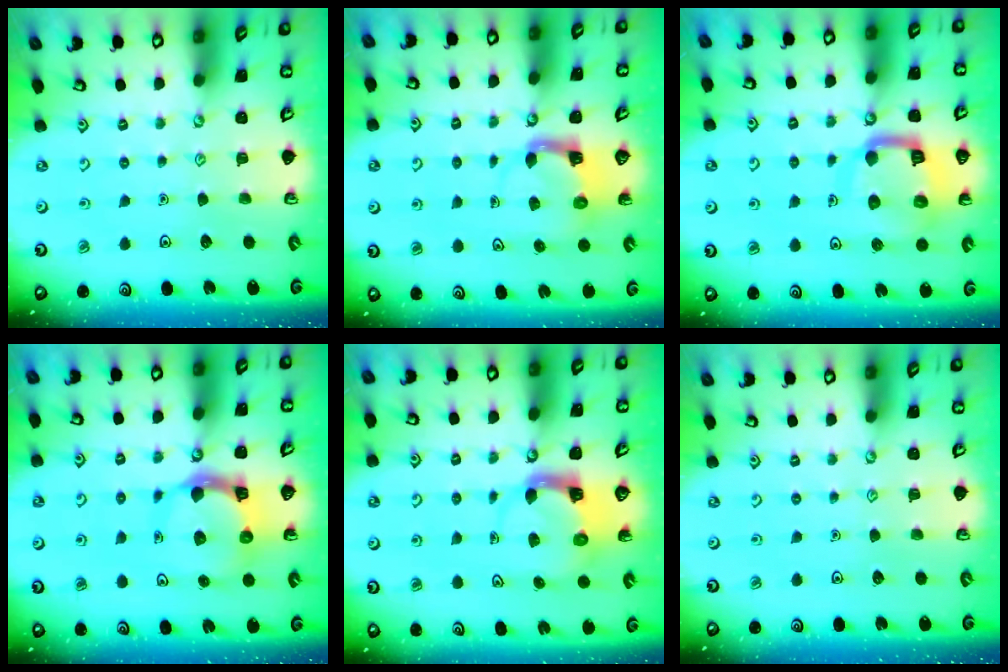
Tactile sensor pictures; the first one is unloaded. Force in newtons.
{"total": 4.0, "press": 3.9, "slide": 0.7}
{"total": 12.6, "press": 12.6, "slide": 1.4}
{"total": 8.7, "press": 8.6, "slide": 1.2}
{"total": 3.9, "press": 3.9, "slide": 0.4}
{"total": 0.0}